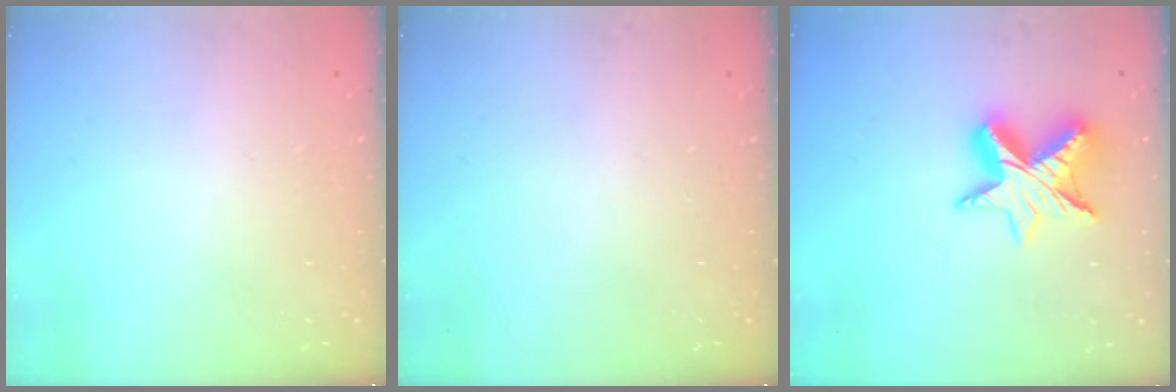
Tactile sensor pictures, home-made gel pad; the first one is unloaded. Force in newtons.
{"total": 0.0}
{"total": 11.7, "press": 11.7, "slide": 1.0}